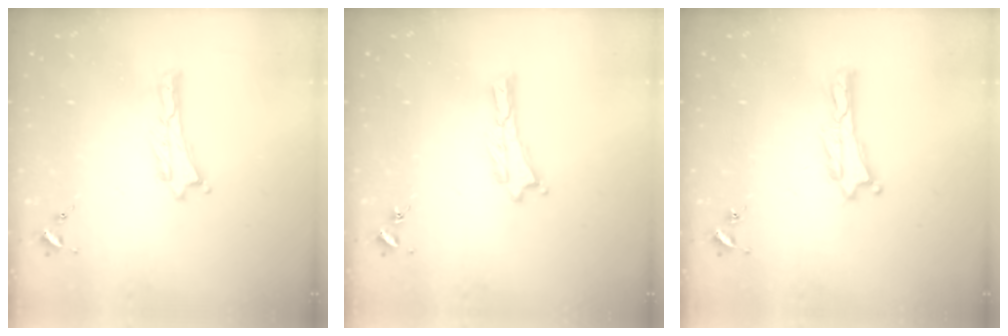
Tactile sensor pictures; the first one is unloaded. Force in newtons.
{"total": 0.0}
{"total": 0.0}